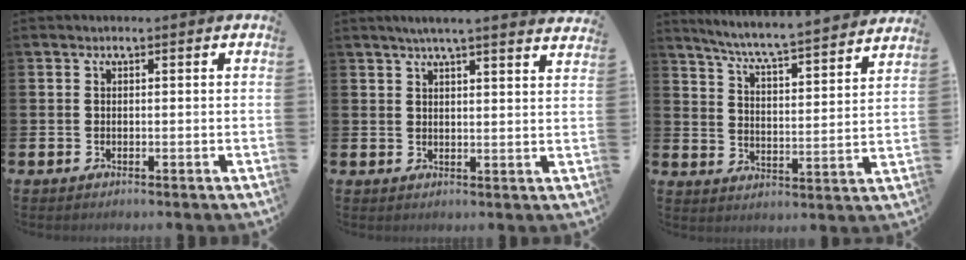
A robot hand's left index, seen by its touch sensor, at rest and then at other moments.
{"total": 4.3, "force": [4.0, -0.6, 1.4], "torque": [-0.036, -0.014, 0.072]}
{"total": 6.5, "force": [6.2, -0.5, 1.8], "torque": [-0.065, -0.053, 0.103]}